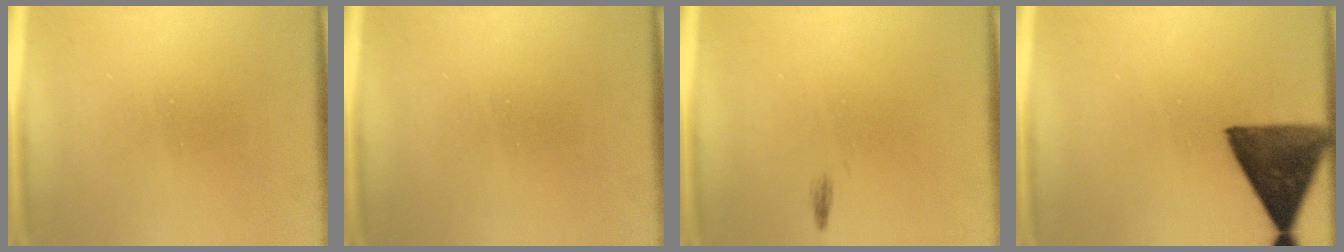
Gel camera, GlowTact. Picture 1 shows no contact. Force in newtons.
{"total": 0.0}
{"total": 0.5}
{"total": 12.3}